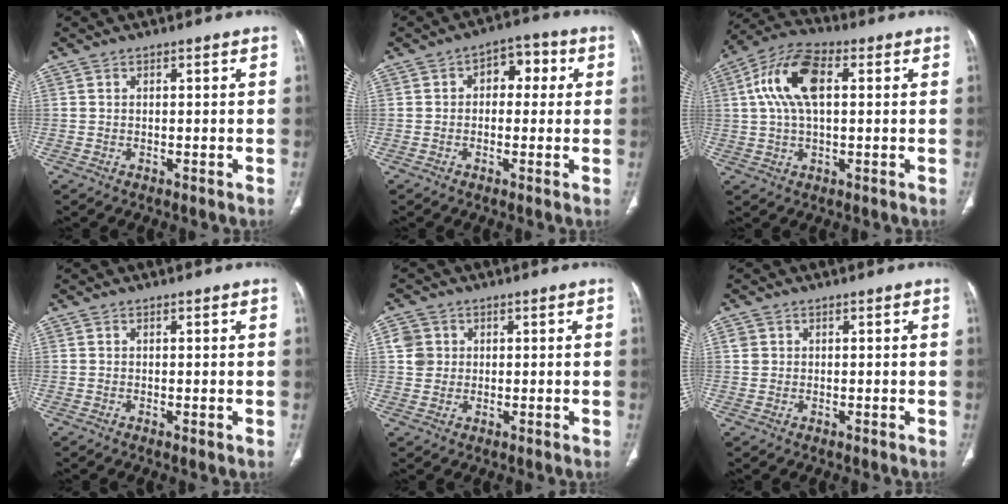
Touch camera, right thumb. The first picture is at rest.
{"total": 6.6, "force": [1.3, 4.4, 4.7], "torque": [-0.027, 0.018, 0.009]}
{"total": 12.4, "force": [2.6, 6.3, 10.4], "torque": [-0.211, 0.026, 0.045]}
{"total": 0.7, "force": [-0.1, 0.1, 0.6], "torque": [-0.014, -0.003, -0.002]}
{"total": 3.9, "force": [0.9, 3.7, 0.9], "torque": [0.003, 0.000, 0.016]}
{"total": 1.5, "force": [0.5, 1.4, 0.3], "torque": [0.003, 0.001, 0.007]}